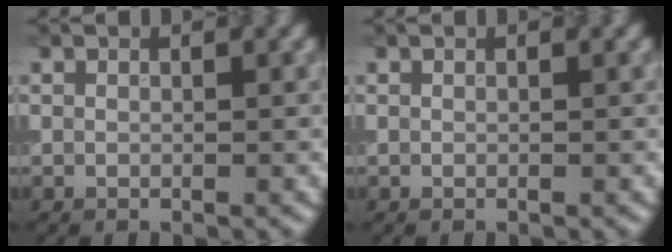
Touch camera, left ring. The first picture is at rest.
{"total": 0.0}